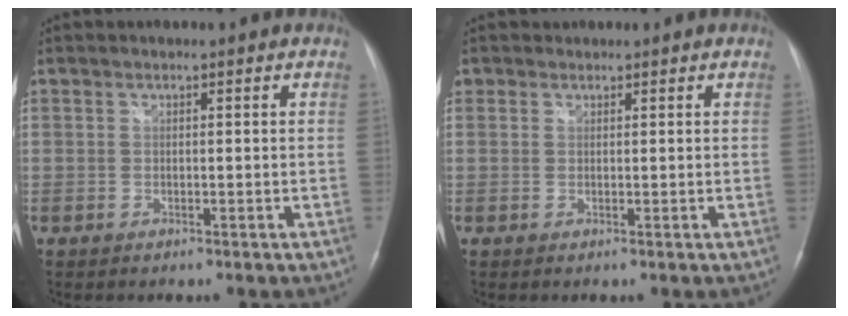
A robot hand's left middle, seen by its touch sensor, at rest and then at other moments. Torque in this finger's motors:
{"motor_torque": [0.07, -0.01, -0.06, 0.02]}